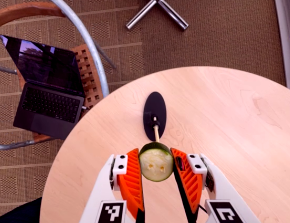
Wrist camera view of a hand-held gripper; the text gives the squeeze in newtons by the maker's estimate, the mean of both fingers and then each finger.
{"total": 8.8, "left": 8.3, "right": 9.2}